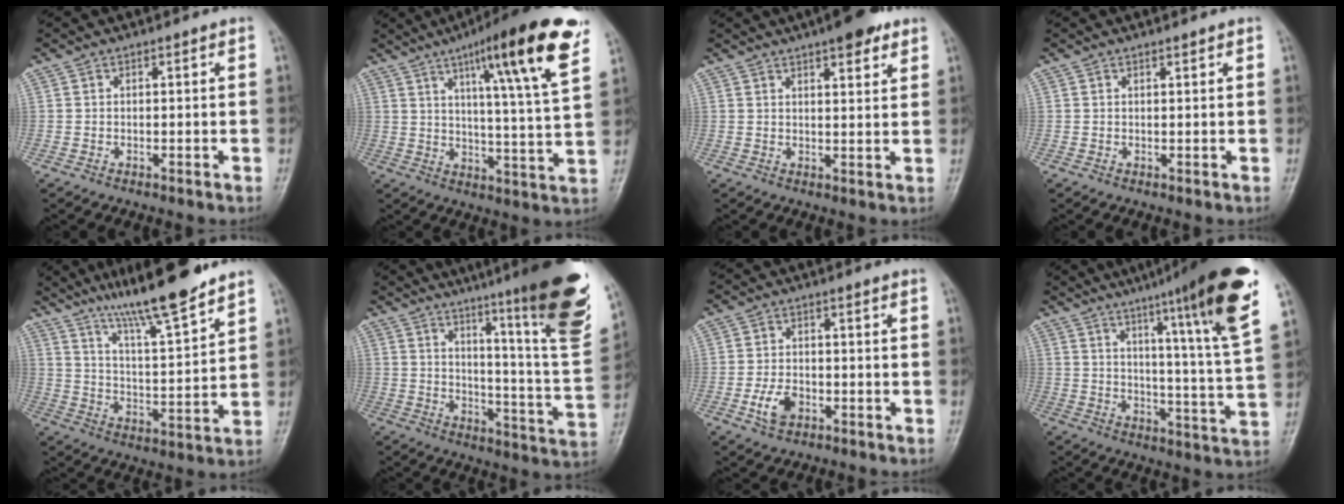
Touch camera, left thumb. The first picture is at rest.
{"total": 19.9, "force": [10.7, 2.1, 16.7], "torque": [-0.226, -0.039, 0.153]}
{"total": 7.4, "force": [4.8, 2.2, 5.1], "torque": [-0.056, -0.019, 0.064]}
{"total": 0.6, "force": [0.5, 0.0, 0.3], "torque": [-0.006, -0.005, 0.009]}
{"total": 14.8, "force": [11.6, 1.4, 9.1], "torque": [-0.142, -0.067, 0.199]}
{"total": 25.8, "force": [16.7, 1.9, 19.6], "torque": [-0.251, -0.098, 0.230]}
{"total": 4.5, "force": [-1.8, 2.9, 3.0], "torque": [-0.057, 0.009, -0.032]}
{"total": 21.4, "force": [12.2, 0.8, 17.6], "torque": [-0.234, -0.050, 0.165]}